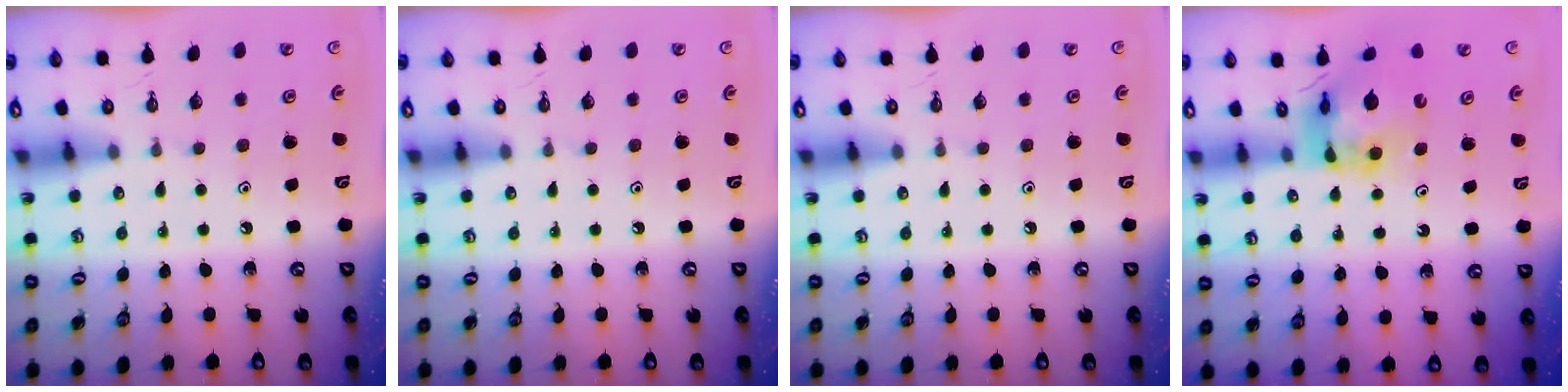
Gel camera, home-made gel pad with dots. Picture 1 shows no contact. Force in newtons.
{"total": 0.0}
{"total": 0.0}
{"total": 11.7, "press": 11.7, "slide": 1.2}